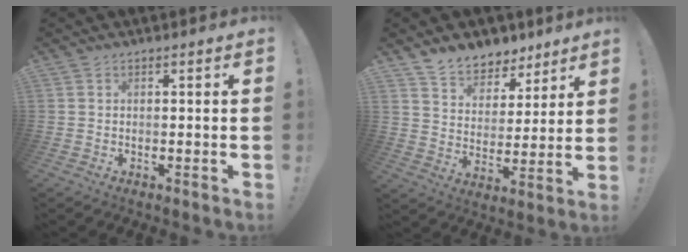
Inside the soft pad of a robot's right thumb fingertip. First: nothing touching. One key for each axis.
{"total": 8.5, "fx": 7.2, "fy": 4.5, "fz": 1.1, "tx": -0.025, "ty": -0.065, "tz": 0.138}